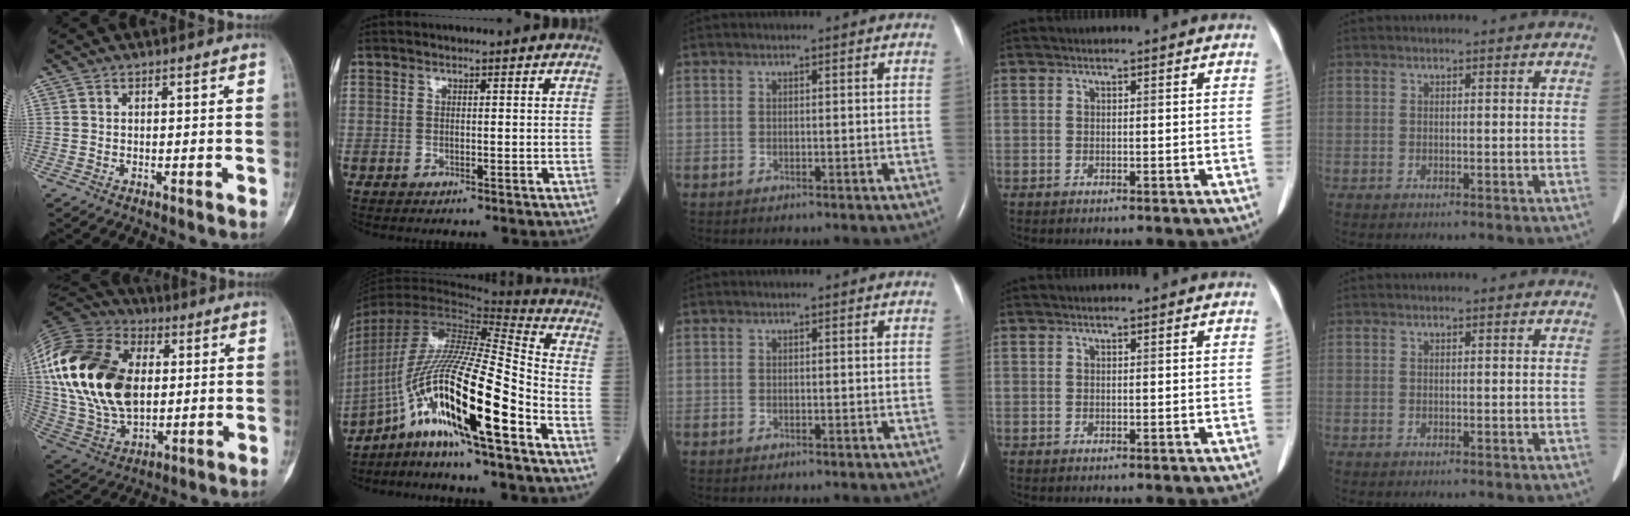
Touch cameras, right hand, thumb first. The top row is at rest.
{"thumb": {"total": 27.3, "force": [3.7, 17.4, 20.6], "torque": [-0.409, -0.007, 0.070]}, "index": {"total": 19.2, "force": [-9.3, 0.6, 16.8], "torque": [-0.337, -0.007, -0.172]}}